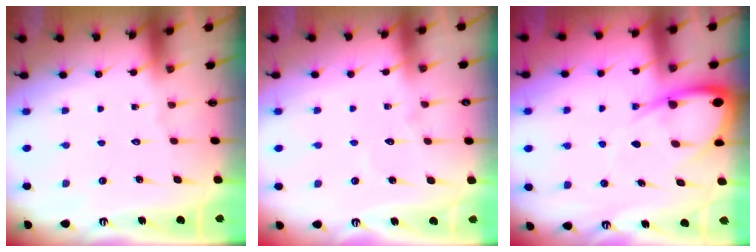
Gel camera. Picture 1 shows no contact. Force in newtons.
{"total": 3.1, "press": 3.1, "slide": 0.3}
{"total": 9.2, "press": 9.2, "slide": 0.9}